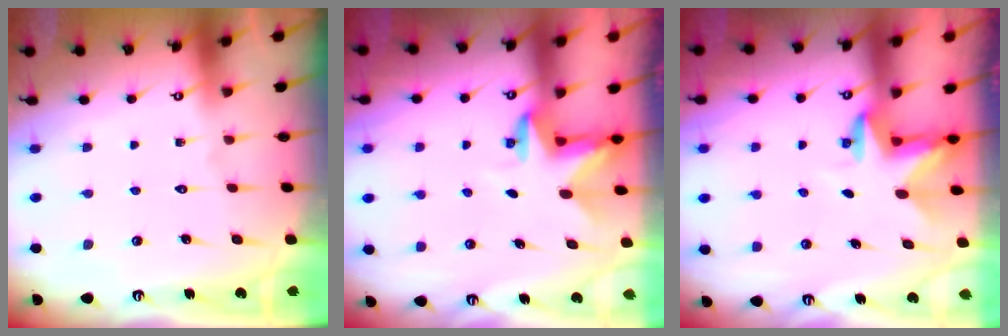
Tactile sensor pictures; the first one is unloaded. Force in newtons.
{"total": 2.9, "press": 2.9, "slide": 0.1}
{"total": 2.9, "press": 2.9, "slide": 0.1}